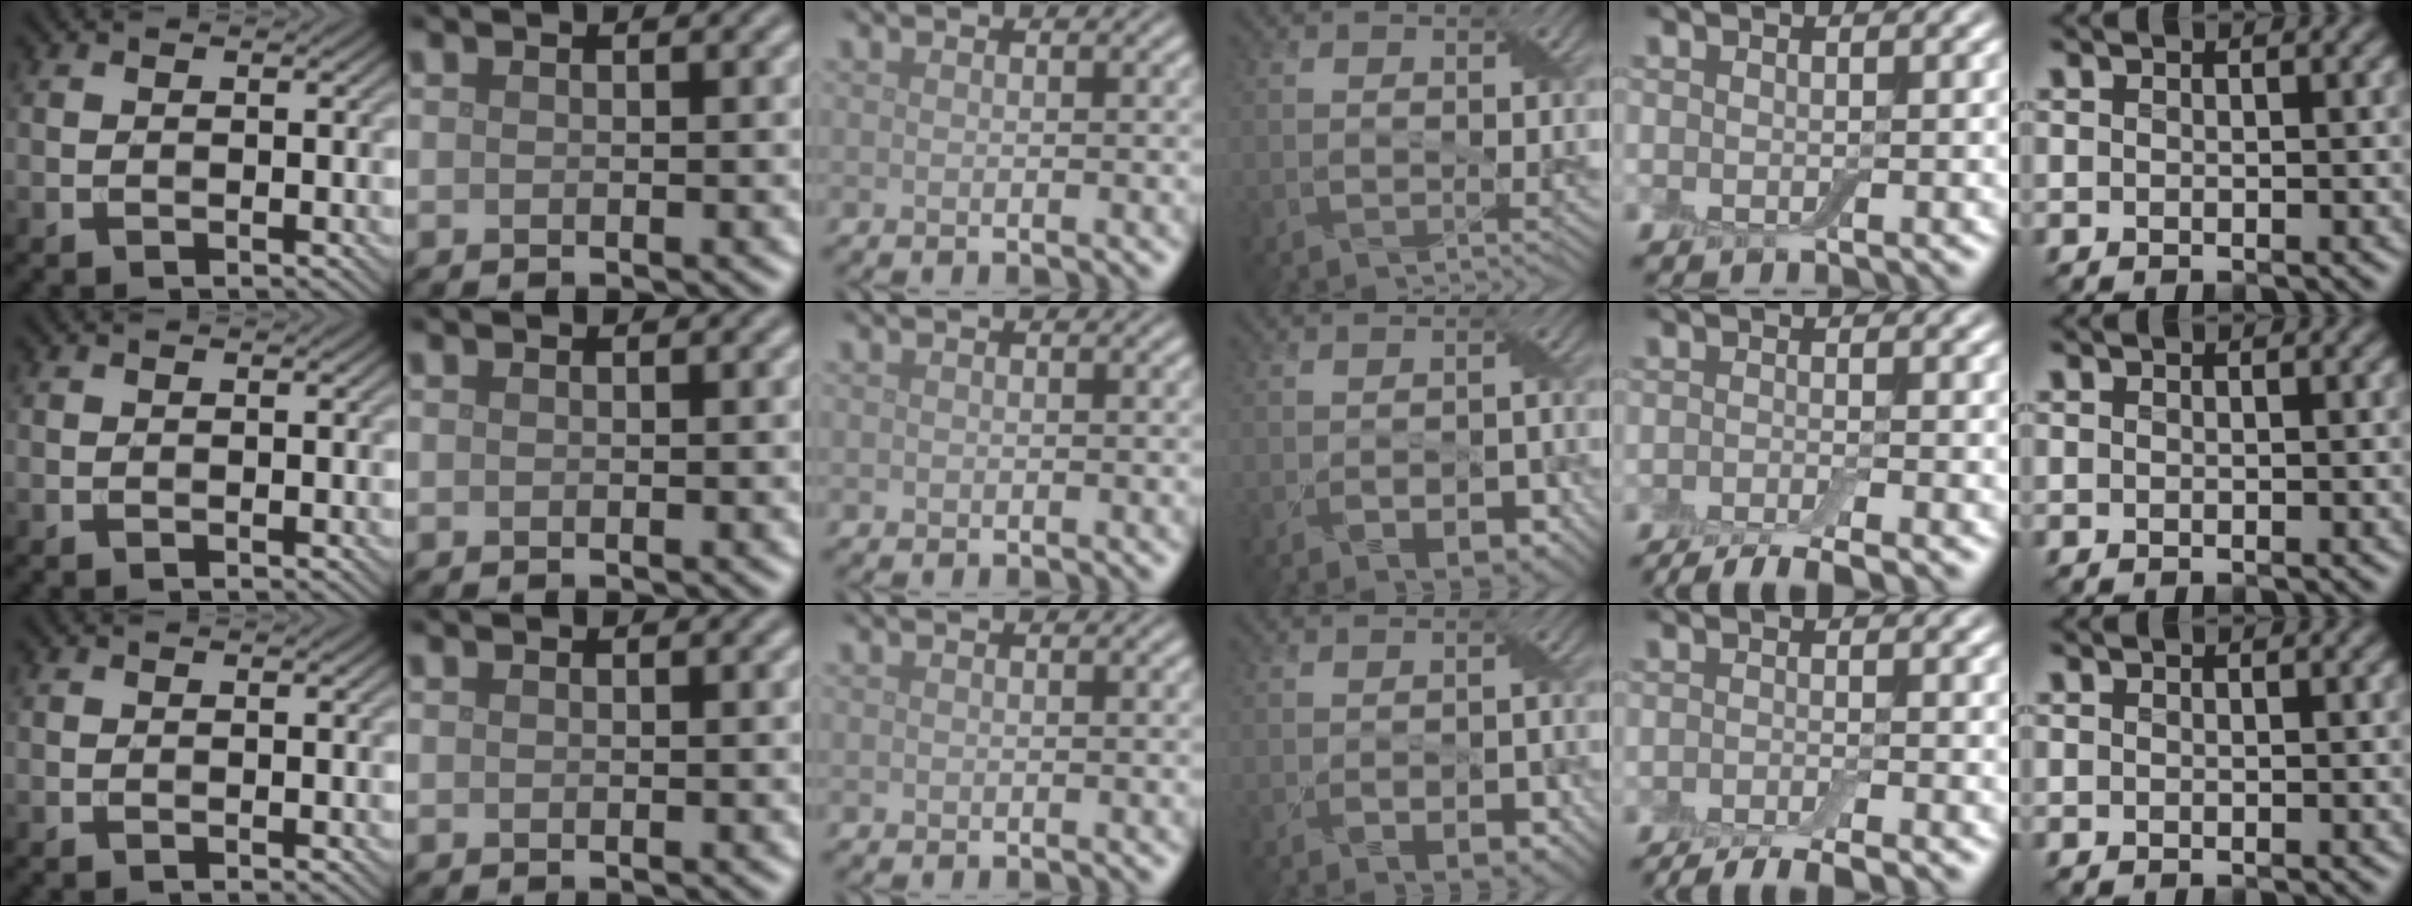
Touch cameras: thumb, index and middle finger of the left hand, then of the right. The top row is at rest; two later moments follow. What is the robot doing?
{"motion": "fold", "object": "cloth"}